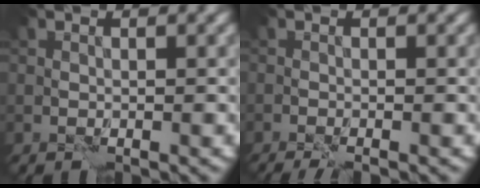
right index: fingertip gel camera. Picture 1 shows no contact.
{"total": 2.2, "force": [-1.7, 0.1, 1.4], "torque": [-0.035, -0.007, -0.029]}